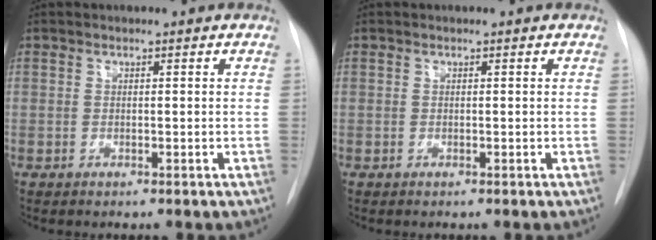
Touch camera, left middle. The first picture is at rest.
{"total": 0.0}